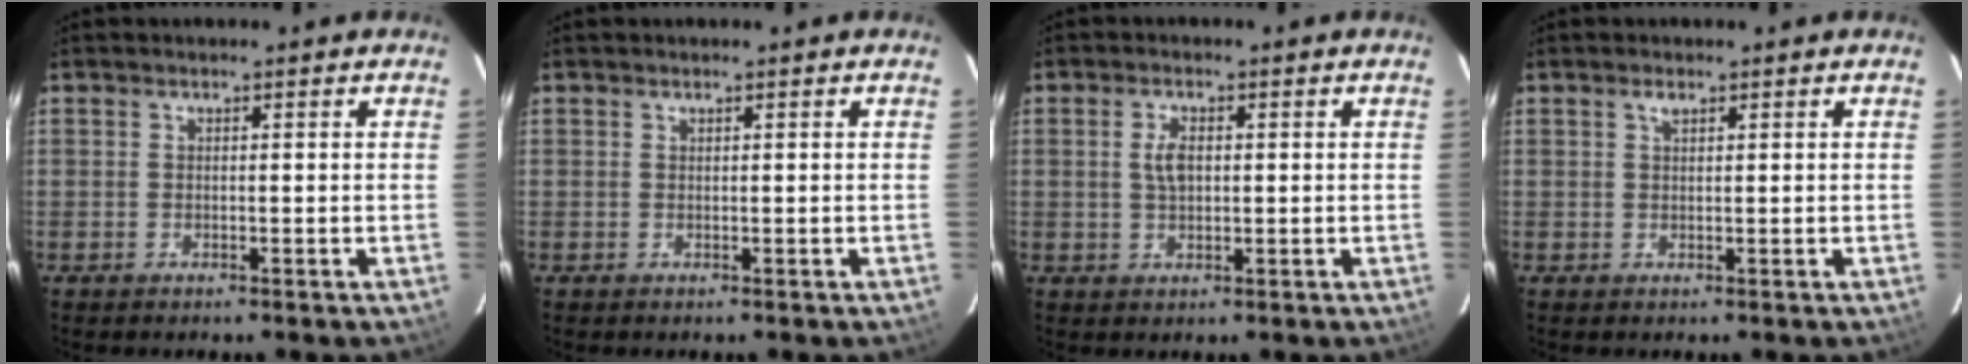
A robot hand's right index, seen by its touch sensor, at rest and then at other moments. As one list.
[{"total": 0.0}, {"total": 3.5, "force": [0.5, 1.9, 2.9], "torque": [-0.055, 0.005, 0.013]}, {"total": 1.0, "force": [0.6, 0.4, 0.6], "torque": [-0.012, 0.003, 0.012]}]